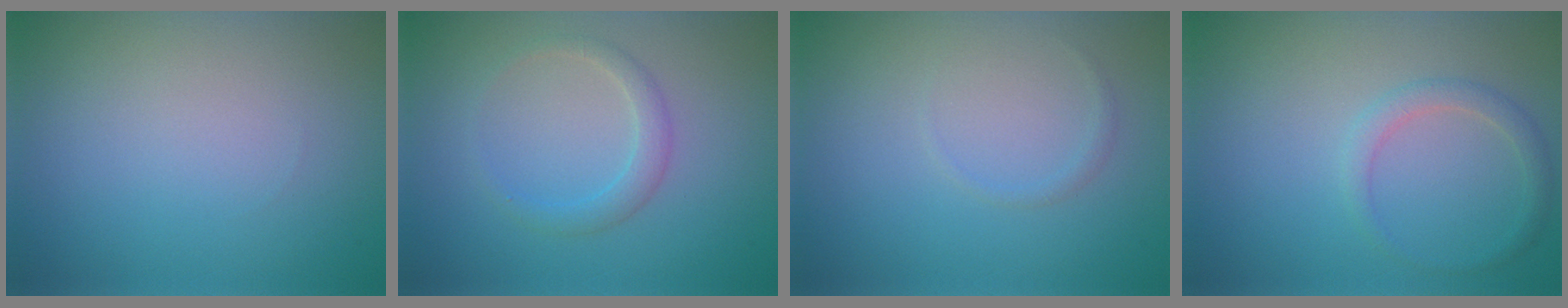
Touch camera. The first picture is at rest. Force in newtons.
{"total": 1.8, "press": 1.8, "slide": 0.0}
{"total": 0.6, "press": 0.6, "slide": 0.1}
{"total": 1.7, "press": 1.7, "slide": 0.2}